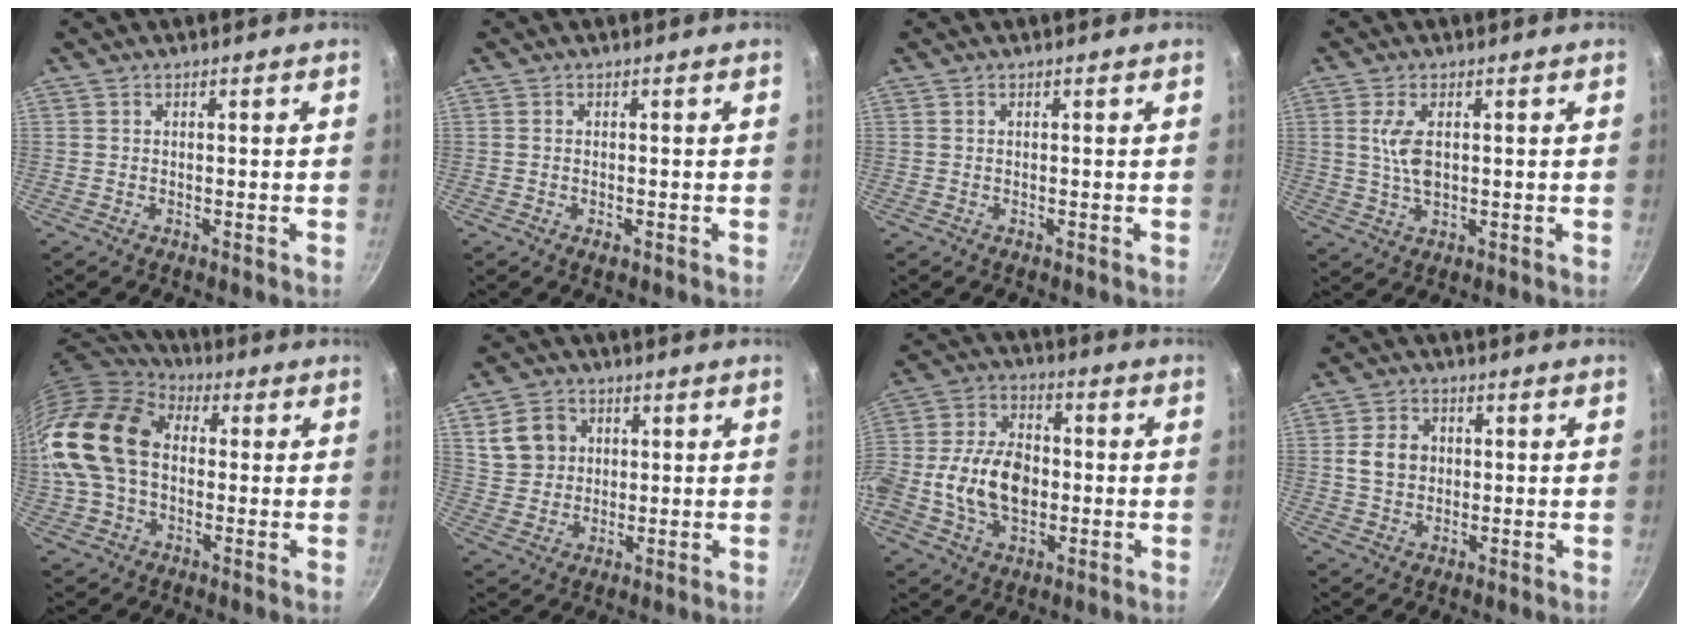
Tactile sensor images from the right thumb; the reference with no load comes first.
{"total": 0.9, "force": [-0.4, 0.4, 0.7], "torque": [-0.014, -0.001, -0.007]}
{"total": 0.0}
{"total": 5.4, "force": [0.9, 2.6, 4.7], "torque": [-0.093, -0.001, 0.019]}
{"total": 20.2, "force": [0.7, 14.3, 14.2], "torque": [-0.272, 0.038, 0.001]}
{"total": 8.0, "force": [2.6, 6.8, 3.2], "torque": [-0.032, -0.002, 0.049]}
{"total": 15.3, "force": [-2.0, 10.5, 11.0], "torque": [-0.186, 0.027, -0.046]}
{"total": 5.6, "force": [0.5, 4.6, 3.0], "torque": [-0.037, 0.007, 0.004]}